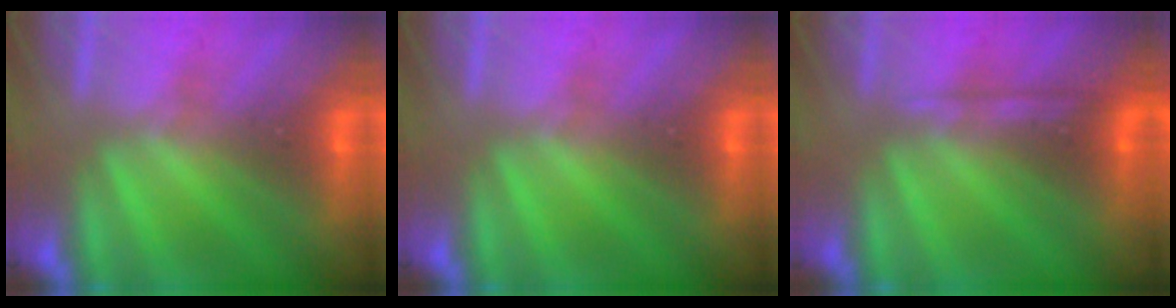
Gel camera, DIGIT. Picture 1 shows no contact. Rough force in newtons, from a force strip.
{"total": 0.0}
{"total": 2.1}